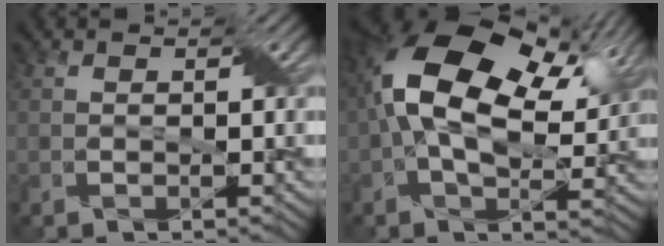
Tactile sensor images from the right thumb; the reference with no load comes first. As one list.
[{"total": 16.3, "force": [5.1, 8.9, 12.7], "torque": [-0.237, 0.025, 0.074]}]